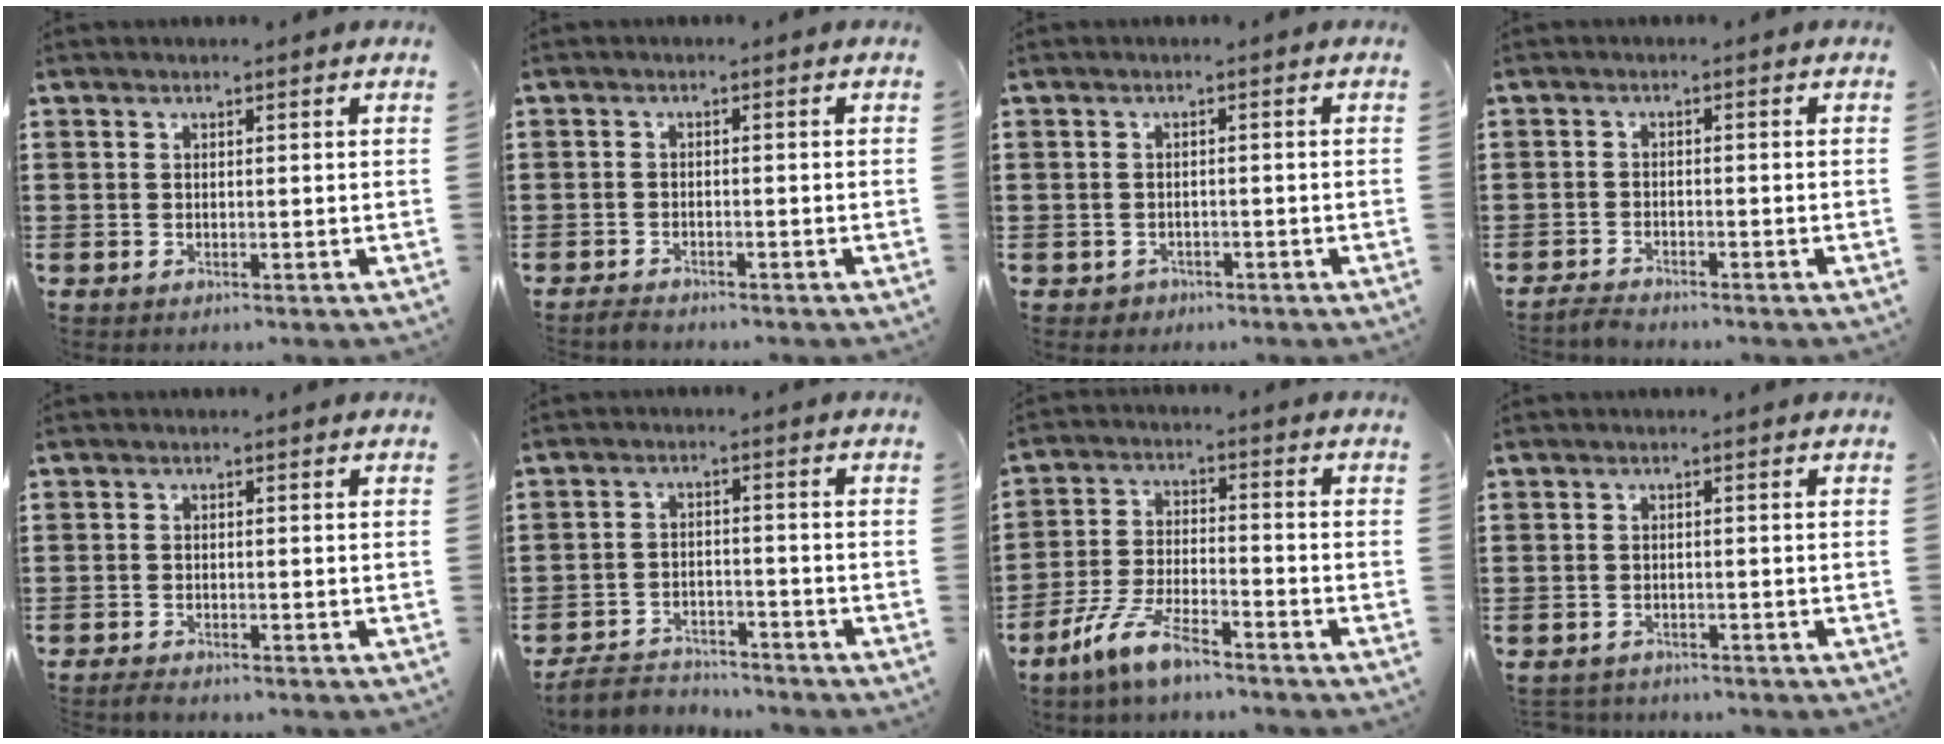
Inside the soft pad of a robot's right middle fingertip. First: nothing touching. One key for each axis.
{"total": 1.2, "fx": -1.2, "fy": 0.3, "fz": 0.2, "tx": -0.007, "ty": 0.001, "tz": -0.024}
{"total": 1.0, "fx": -0.7, "fy": 0.7, "fz": 0.0, "tx": -0.004, "ty": 0.002, "tz": -0.017}
{"total": 1.9, "fx": -1.9, "fy": 0.1, "fz": 0.3, "tx": -0.010, "ty": 0.002, "tz": -0.039}
{"total": 1.1, "fx": -1.1, "fy": 0.1, "fz": 0.2, "tx": -0.007, "ty": -0.001, "tz": -0.022}
{"total": 4.0, "fx": -3.8, "fy": 1.0, "fz": 0.4, "tx": -0.018, "ty": 0.005, "tz": -0.083}
{"total": 7.7, "fx": -6.0, "fy": 1.3, "fz": 4.7, "tx": -0.114, "ty": -0.005, "tz": -0.121}
{"total": 1.3, "fx": -1.3, "fy": 0.3, "fz": -0.1, "tx": -0.004, "ty": 0.001, "tz": -0.029}